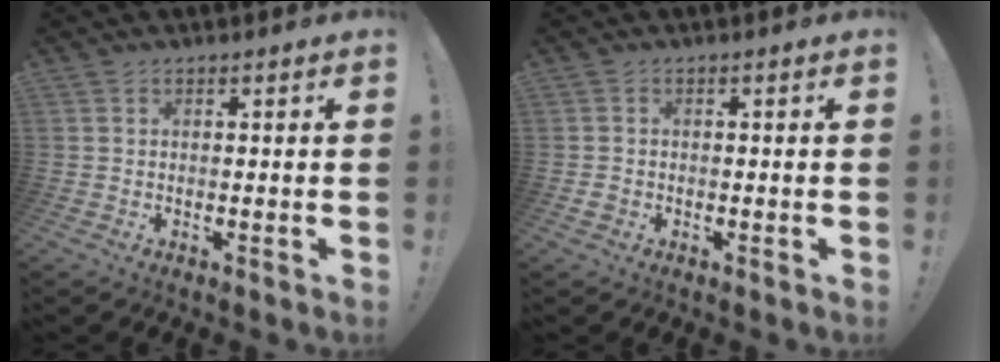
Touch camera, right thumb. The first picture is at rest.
{"total": 1.8, "force": [-0.7, 1.6, 0.7], "torque": [-0.009, 0.005, -0.012]}